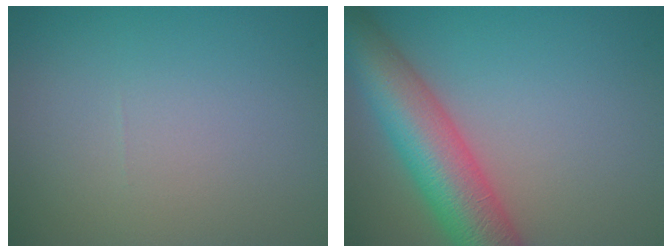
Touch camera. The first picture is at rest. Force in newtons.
{"total": 8.7, "press": 8.7, "slide": 0.3}